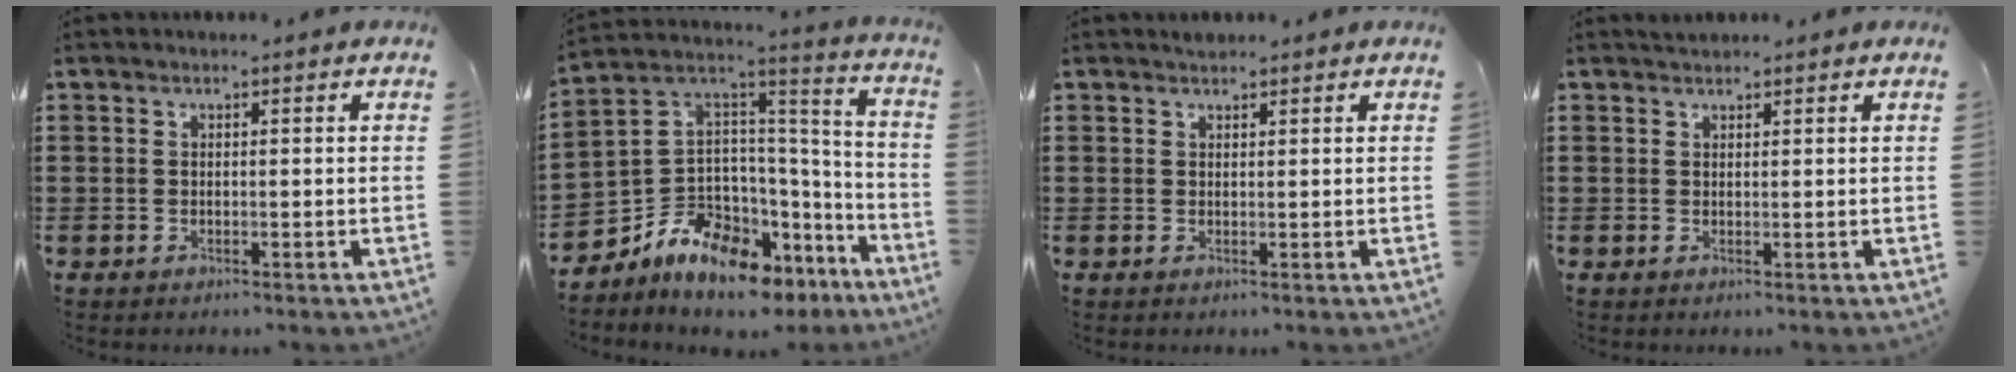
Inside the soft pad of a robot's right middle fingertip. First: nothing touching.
{"total": 9.9, "force": [-8.5, 4.3, 2.6], "torque": [-0.081, -0.002, -0.169]}
{"total": 0.9, "force": [0.8, 0.3, -0.2], "torque": [0.002, -0.001, 0.016]}
{"total": 0.9, "force": [0.8, 0.1, -0.1], "torque": [0.000, -0.001, 0.017]}